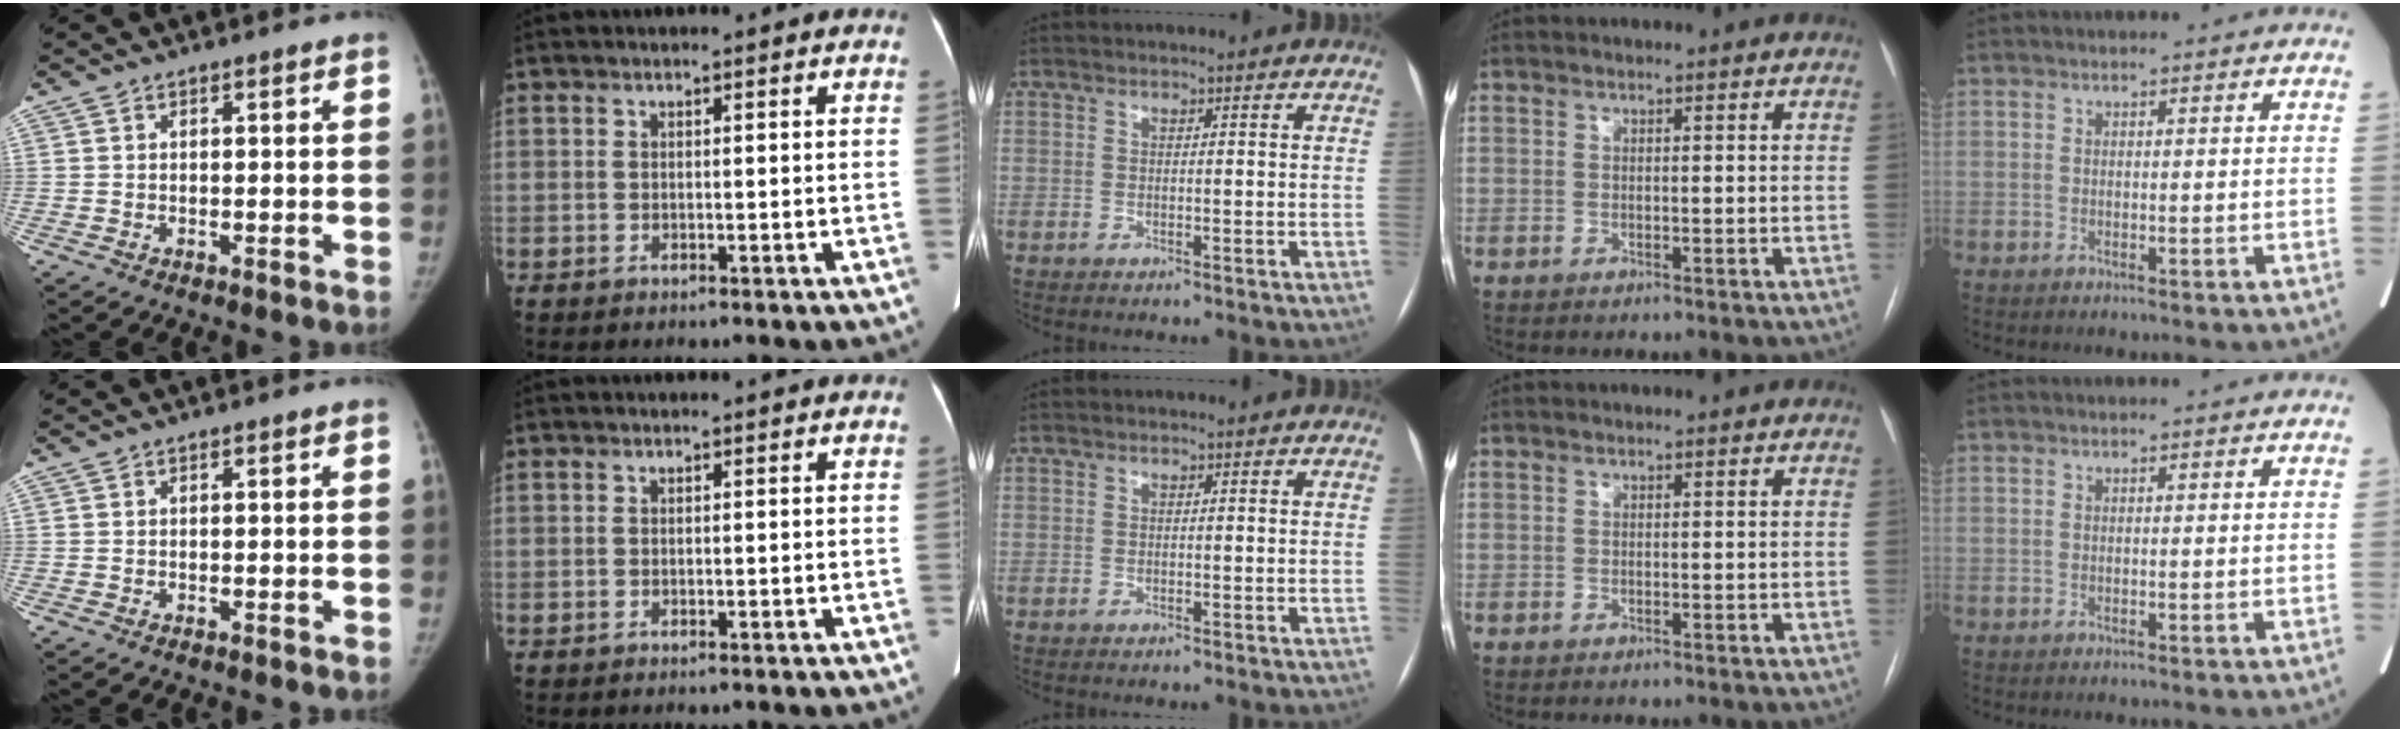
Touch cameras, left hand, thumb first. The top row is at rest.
{}